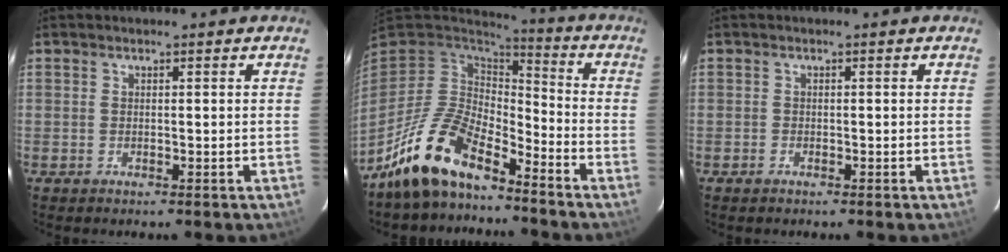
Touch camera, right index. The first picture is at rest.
{"total": 13.9, "force": [-10.6, 4.8, 7.6], "torque": [-0.155, -0.001, -0.202]}
{"total": 0.8, "force": [-0.6, 0.5, 0.2], "torque": [-0.005, 0.001, -0.013]}